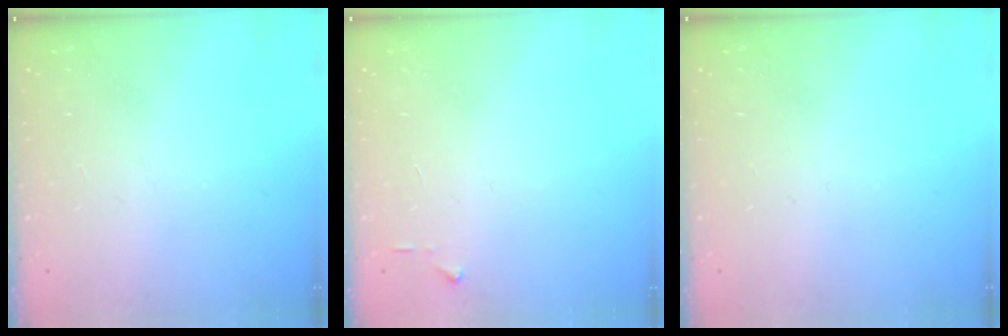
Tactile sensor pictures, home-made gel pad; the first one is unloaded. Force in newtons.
{"total": 3.0, "press": 2.9, "slide": 0.4}
{"total": 0.0}